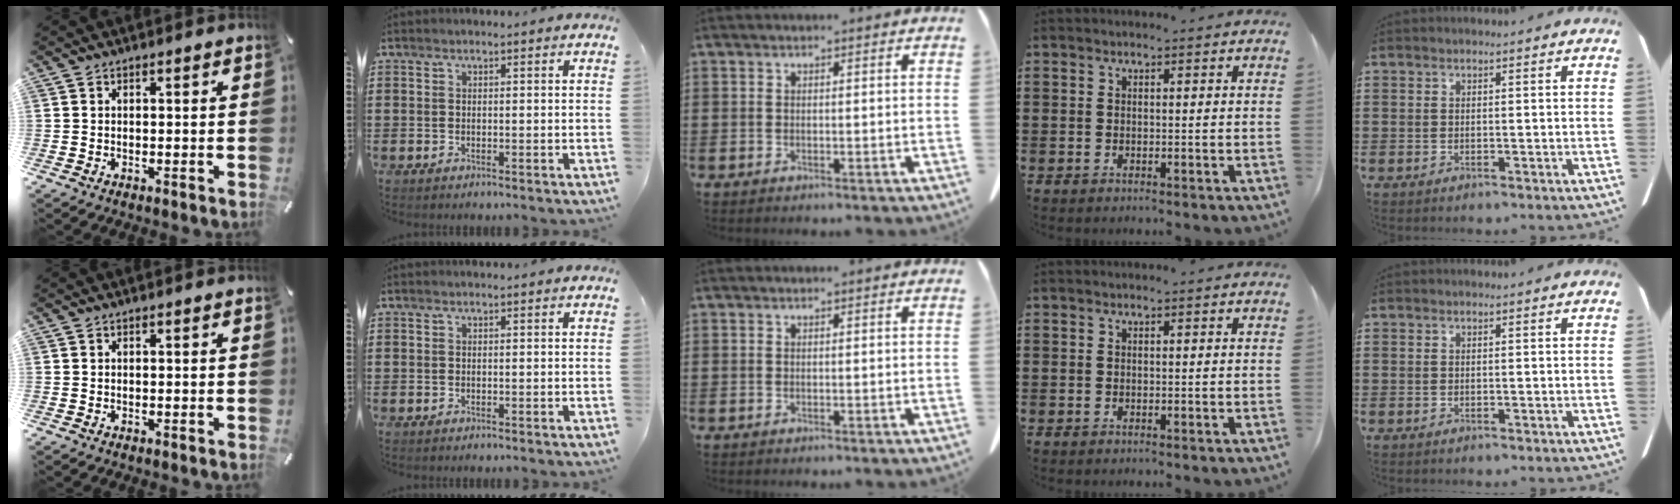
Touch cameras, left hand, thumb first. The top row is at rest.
{}